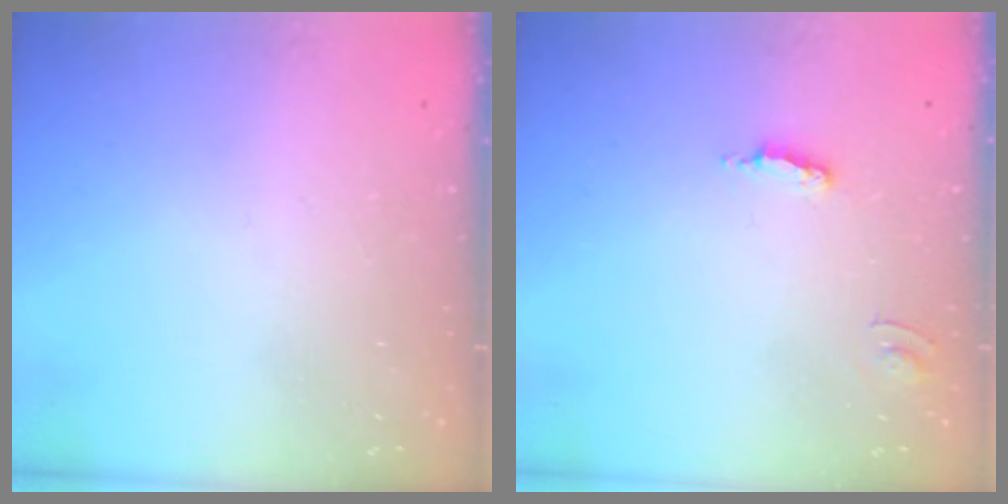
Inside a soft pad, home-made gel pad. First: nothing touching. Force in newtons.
{"total": 3.2, "press": 3.2, "slide": 0.2}